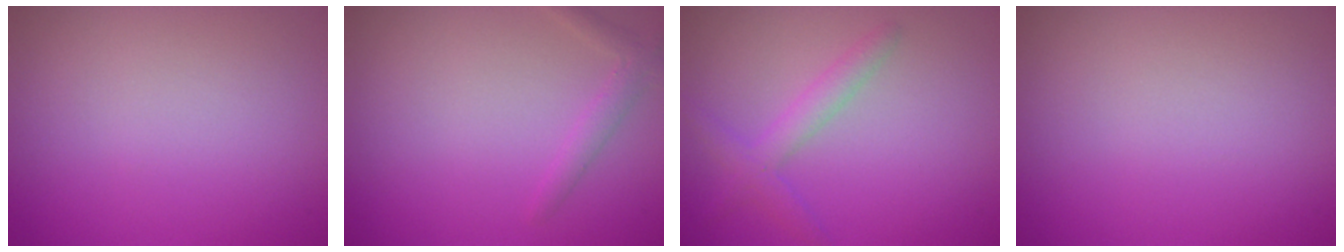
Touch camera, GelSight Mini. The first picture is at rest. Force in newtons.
{"total": 1.4, "press": 1.4, "slide": 0.0}
{"total": 2.4, "press": 2.4, "slide": 0.1}
{"total": 0.0}